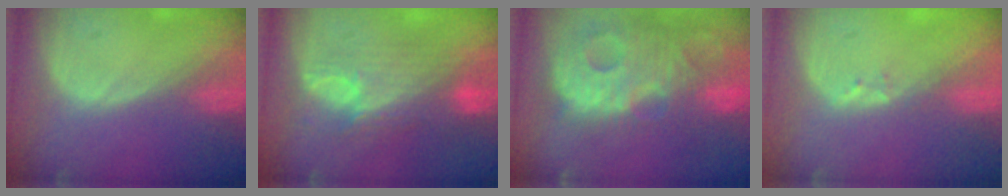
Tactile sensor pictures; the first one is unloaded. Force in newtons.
{"total": 8.7, "press": 8.2, "slide": 2.9}
{"total": 14.0, "press": 12.1, "slide": 7.2}
{"total": 1.4, "press": 1.3, "slide": 0.7}